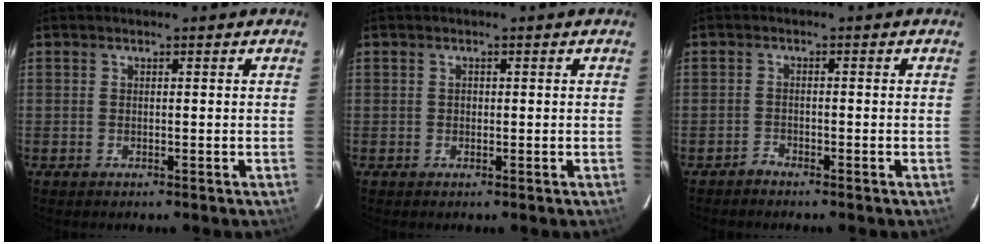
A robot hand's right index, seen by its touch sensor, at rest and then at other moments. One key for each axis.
{"total": 0.6, "fx": 0.1, "fy": 0.6, "fz": 0.2, "tx": 0.001, "ty": 0.002, "tz": 0.001}
{"total": 1.2, "fx": -1.2, "fy": 0.2, "fz": -0.1, "tx": 0.001, "ty": 0.002, "tz": -0.024}